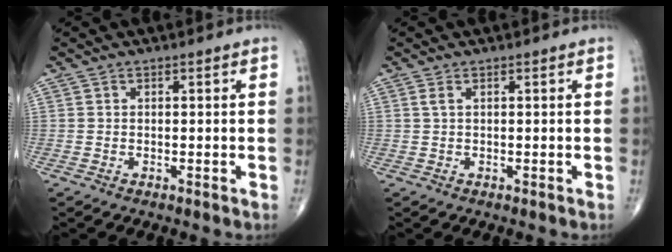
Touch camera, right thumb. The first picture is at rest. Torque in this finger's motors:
{"motor_torque": [-0.39, 0.29, 0.27, 0.14, 0.04]}